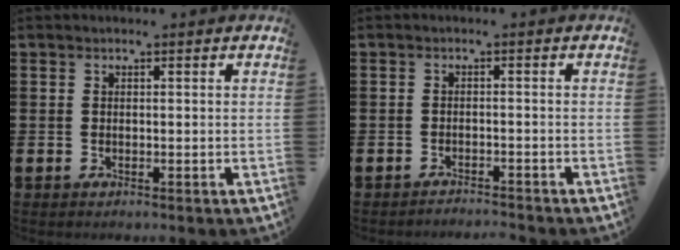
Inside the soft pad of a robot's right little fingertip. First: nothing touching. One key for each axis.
{"total": 1.4, "fx": -1.4, "fy": -0.2, "fz": -0.1, "tx": -0.001, "ty": 0.004, "tz": -0.029}